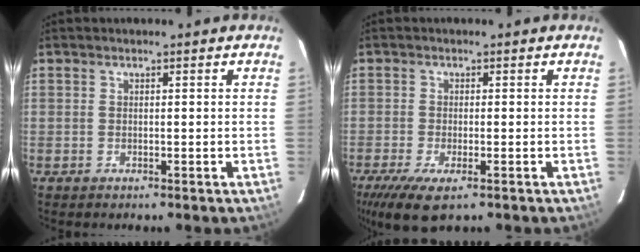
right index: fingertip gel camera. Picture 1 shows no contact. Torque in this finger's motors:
{"motor_torque": [0.77, -0.57, 0.17, 0.11]}